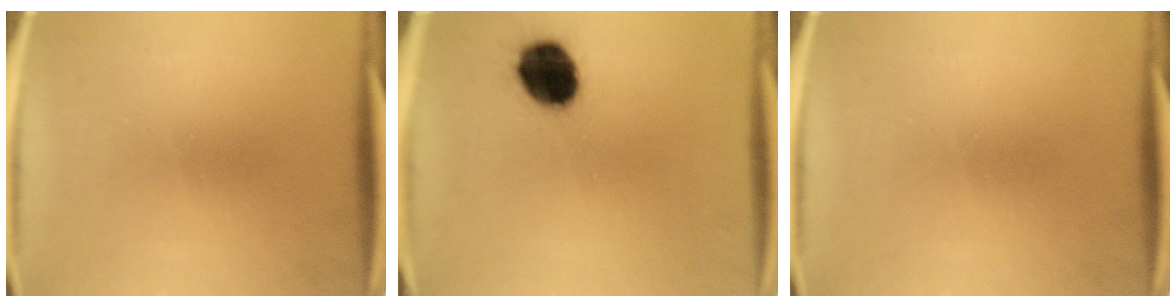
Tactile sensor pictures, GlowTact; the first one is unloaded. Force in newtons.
{"total": 13.0}
{"total": 0.0}